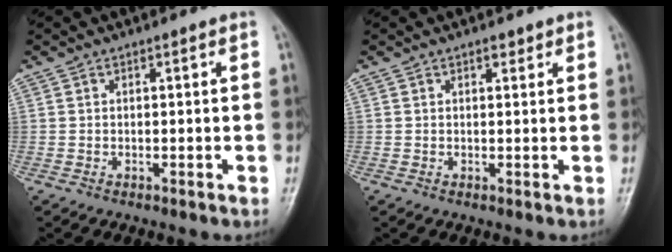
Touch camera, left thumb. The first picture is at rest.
{"total": 1.3, "force": [0.9, 0.7, 0.7], "torque": [-0.003, -0.004, 0.009]}